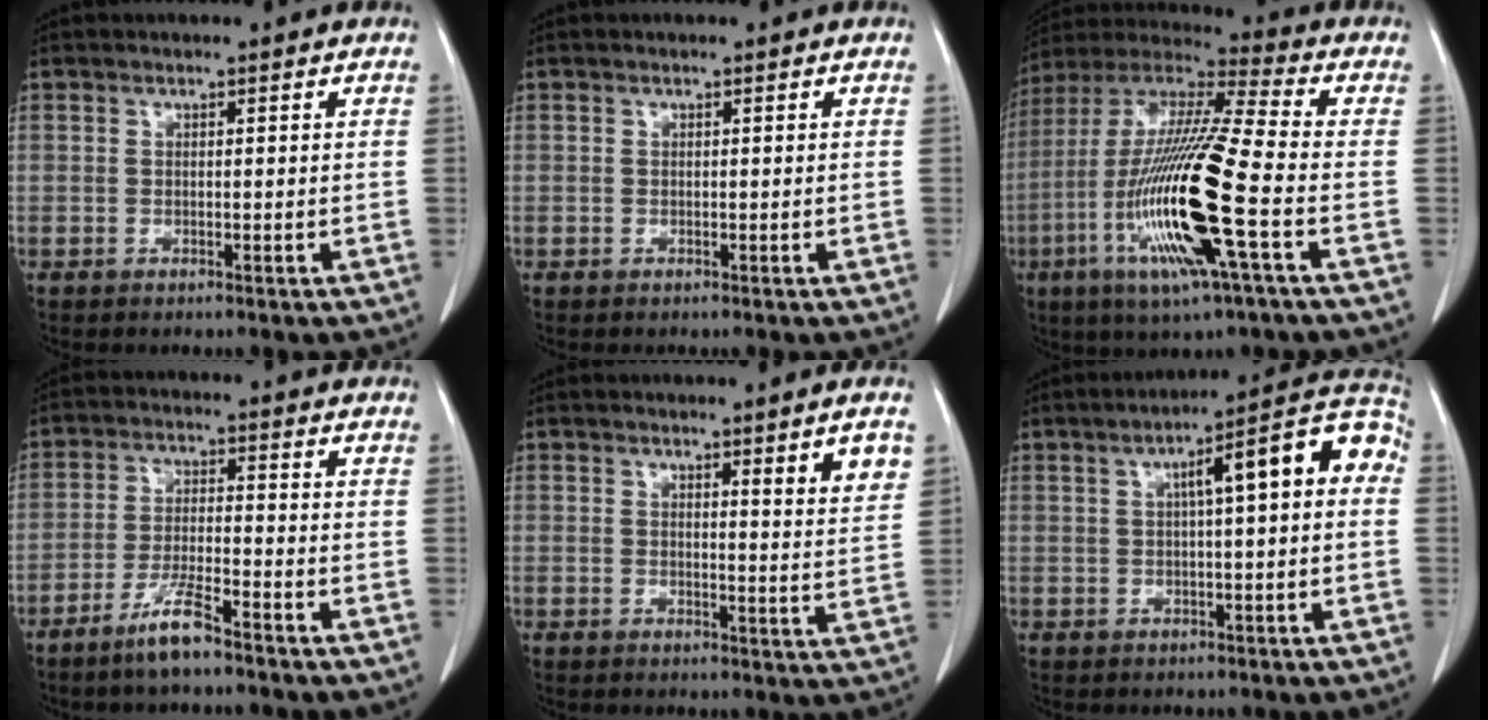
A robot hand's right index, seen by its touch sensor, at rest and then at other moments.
{"total": 0.0}
{"total": 21.0, "force": [-6.0, 1.0, 20.1], "torque": [-0.432, -0.027, -0.121]}
{"total": 6.0, "force": [-4.4, 0.3, 4.0], "torque": [-0.082, -0.009, -0.087]}
{"total": 5.2, "force": [2.8, 0.0, 4.3], "torque": [-0.050, -0.018, 0.036]}
{"total": 11.6, "force": [2.1, 2.0, 11.2], "torque": [-0.152, 0.045, 0.021]}